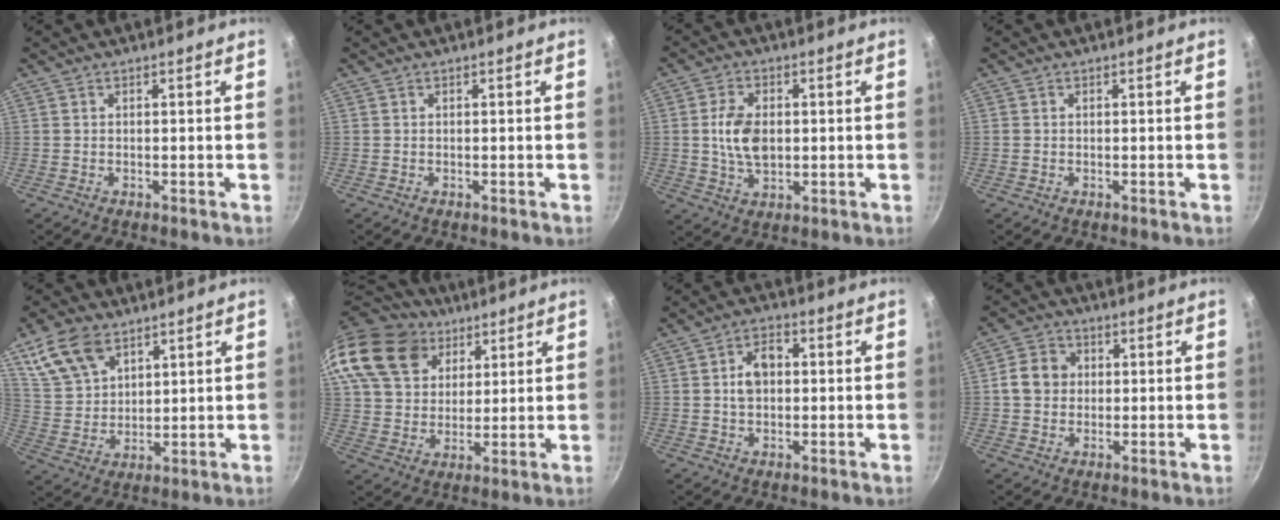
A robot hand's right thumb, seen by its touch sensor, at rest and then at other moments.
{"total": 0.0}
{"total": 8.3, "force": [0.4, 5.3, 6.4], "torque": [-0.108, -0.001, 0.007]}
{"total": 0.6, "force": [-0.1, 0.5, 0.2], "torque": [-0.005, 0.002, -0.001]}
{"total": 11.2, "force": [6.6, 6.8, 5.9], "torque": [-0.100, -0.018, 0.141]}
{"total": 20.5, "force": [12.3, 14.1, 8.2], "torque": [-0.157, -0.006, 0.233]}
{"total": 5.9, "force": [0.4, 4.1, 4.3], "torque": [-0.048, 0.014, 0.003]}
{"total": 6.4, "force": [0.6, 5.6, 3.0], "torque": [-0.031, 0.009, -0.002]}